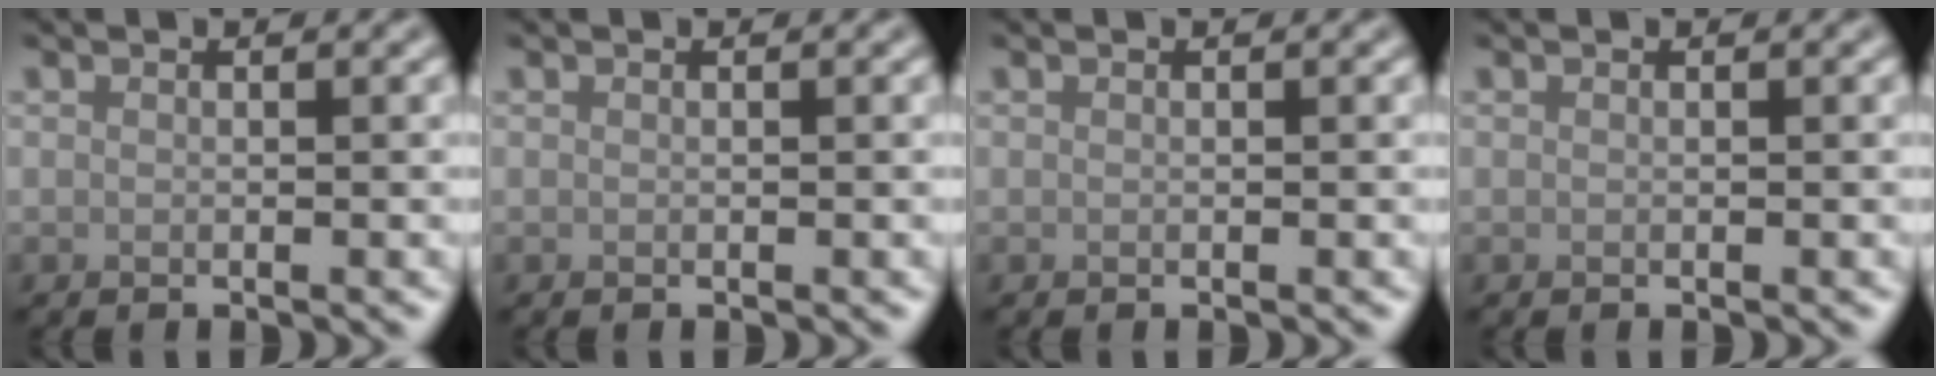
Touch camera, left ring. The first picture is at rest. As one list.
[{"total": 0.0}, {"total": 0.0}, {"total": 0.0}]